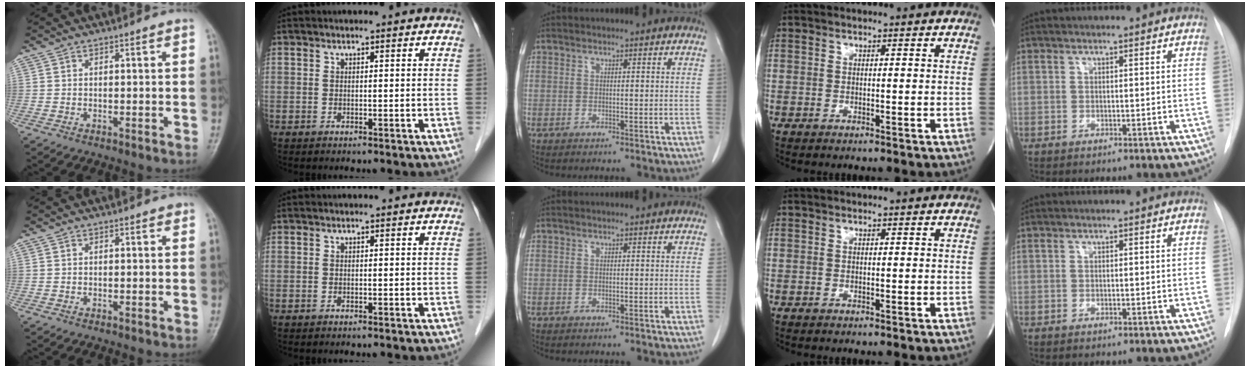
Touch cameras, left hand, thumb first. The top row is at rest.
{}